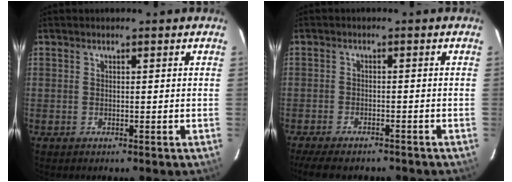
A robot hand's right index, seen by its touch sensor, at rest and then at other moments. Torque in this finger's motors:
{"motor_torque": [1.00, -1.14, 0.15, 0.01]}